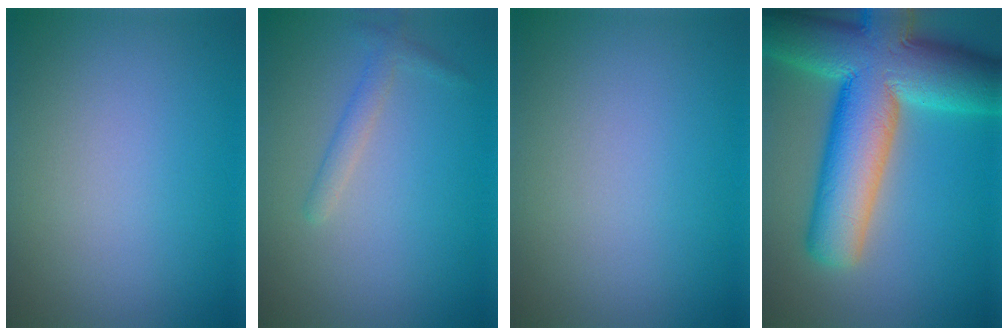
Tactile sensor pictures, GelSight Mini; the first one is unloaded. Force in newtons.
{"total": 1.5, "press": 1.5, "slide": 0.1}
{"total": 0.0}
{"total": 15.0, "press": 14.9, "slide": 1.1}